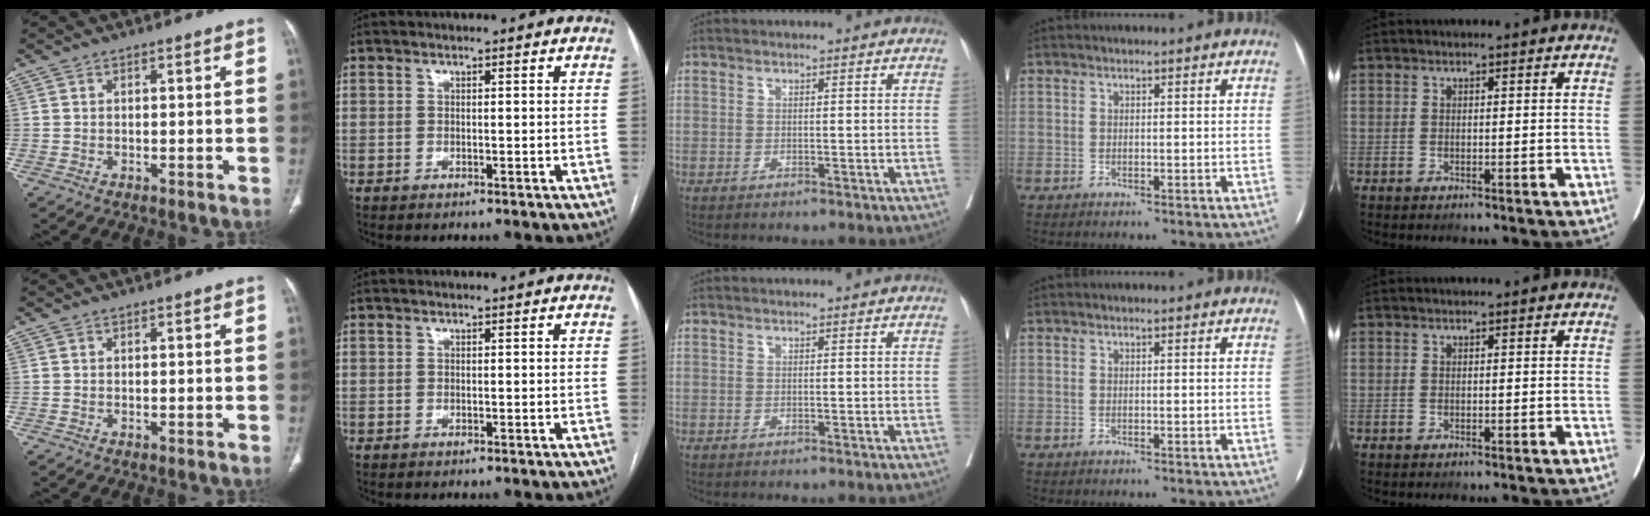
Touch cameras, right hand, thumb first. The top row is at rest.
{}